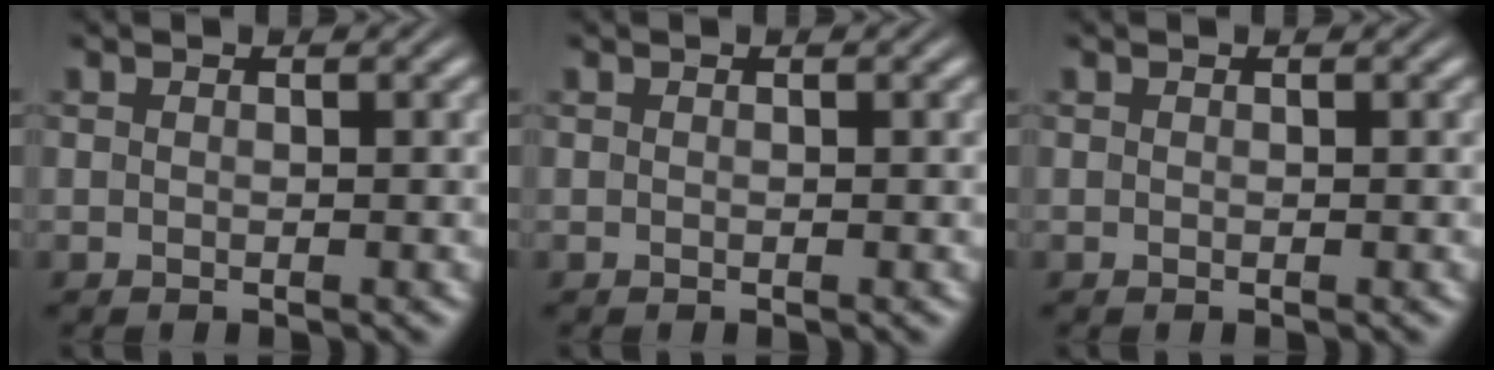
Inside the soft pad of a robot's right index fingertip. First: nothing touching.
{"total": 0.0}
{"total": 0.0}